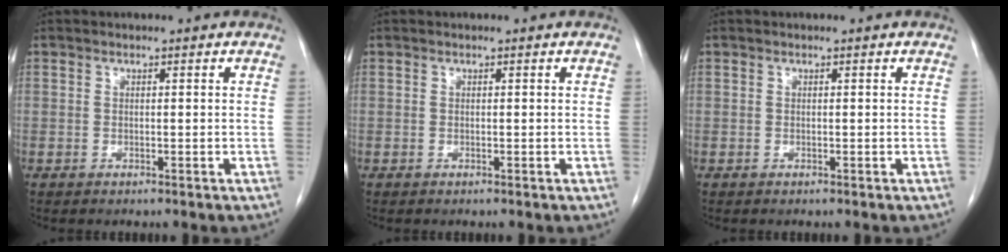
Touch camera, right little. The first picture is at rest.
{"total": 0.0}
{"total": 0.0}